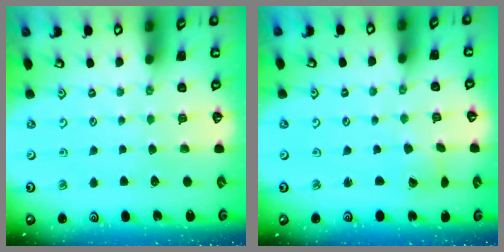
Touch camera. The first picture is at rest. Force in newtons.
{"total": 2.9, "press": 2.9, "slide": 0.2}